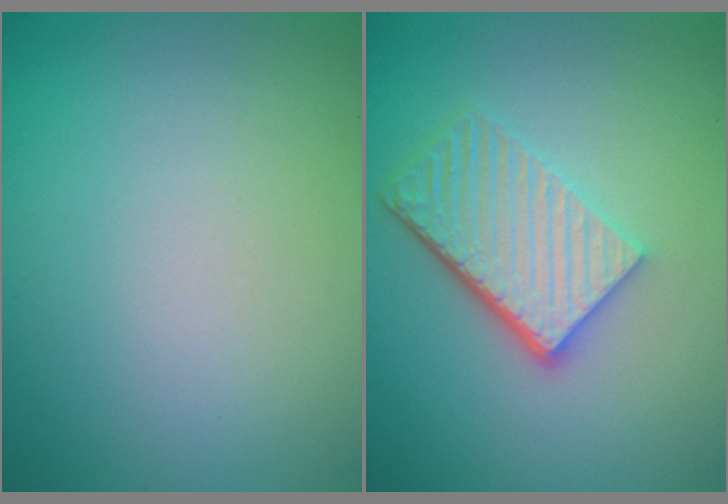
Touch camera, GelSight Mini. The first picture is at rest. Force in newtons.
{"total": 5.5, "press": 3.9, "slide": 3.9}